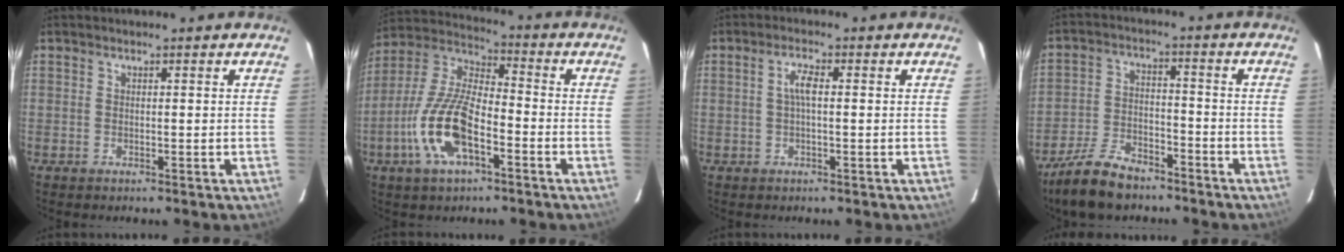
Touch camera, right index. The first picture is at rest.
{"total": 15.0, "force": [-6.0, 5.8, 12.5], "torque": [-0.268, -0.004, -0.120]}
{"total": 2.8, "force": [0.2, 0.6, 2.7], "torque": [-0.055, 0.006, 0.003]}
{"total": 11.5, "force": [-9.0, 4.9, 5.2], "torque": [-0.132, 0.001, -0.162]}